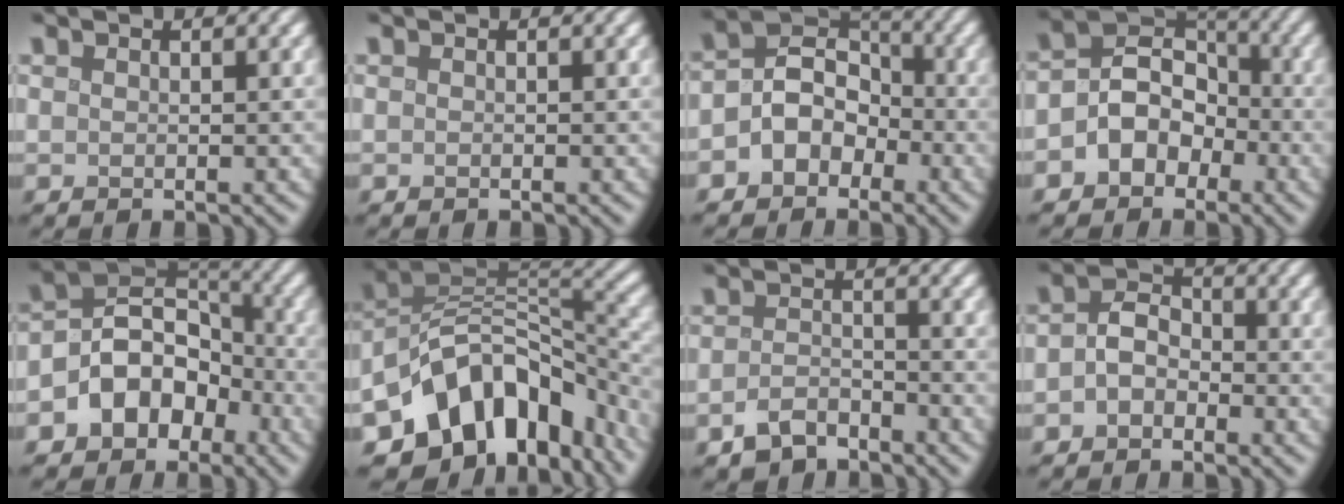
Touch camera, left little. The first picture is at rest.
{"total": 0.0}
{"total": 4.8, "force": [-2.0, 3.8, 2.1], "torque": [-0.012, 0.008, -0.059]}
{"total": 5.3, "force": [-2.2, 4.3, 2.2], "torque": [-0.011, 0.006, -0.063]}
{"total": 7.5, "force": [-3.4, 5.7, 3.6], "torque": [-0.040, 0.009, -0.081]}
{"total": 12.3, "force": [-7.6, 7.5, 6.1], "torque": [-0.092, 0.000, -0.141]}
{"total": 2.9, "force": [-2.5, 1.1, 0.9], "torque": [-0.018, 0.001, -0.053]}
{"total": 2.9, "force": [-1.3, 2.0, 1.6], "torque": [-0.029, 0.006, -0.034]}